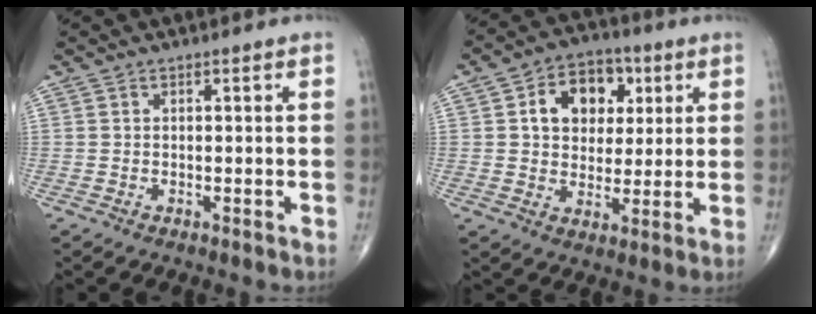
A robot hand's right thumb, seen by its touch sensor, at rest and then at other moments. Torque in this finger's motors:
{"motor_torque": [1.52, 1.38, 0.64, 0.22, 0.05]}